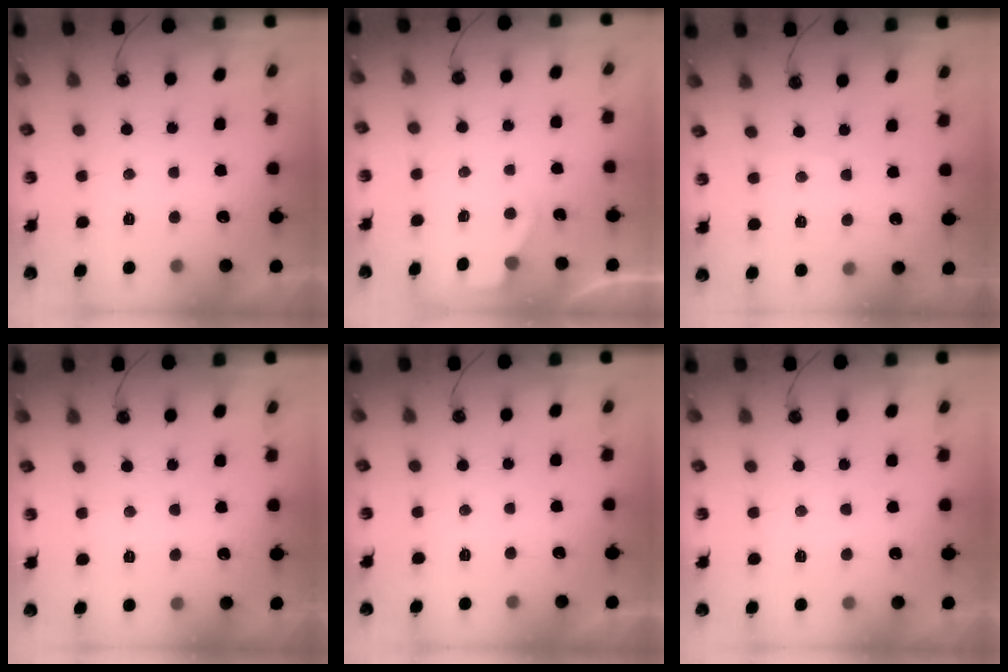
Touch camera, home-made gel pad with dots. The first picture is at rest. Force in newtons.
{"total": 2.4, "press": 2.4, "slide": 0.4}
{"total": 3.3, "press": 3.3, "slide": 0.5}
{"total": 4.6, "press": 4.6, "slide": 0.7}
{"total": 0.0}
{"total": 3.5, "press": 3.5, "slide": 0.5}